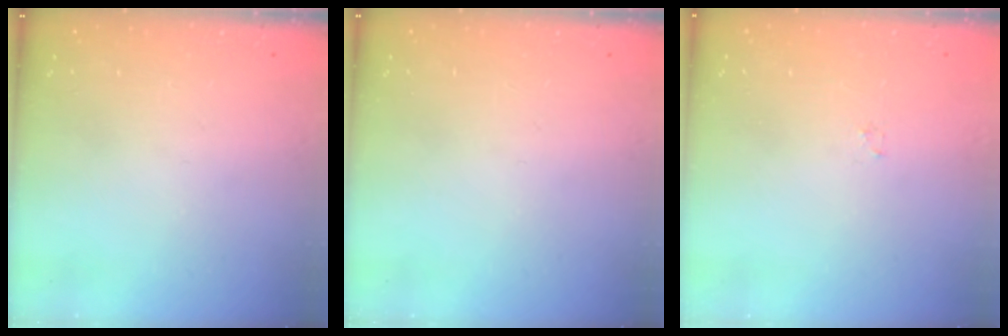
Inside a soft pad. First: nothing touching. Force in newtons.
{"total": 0.0}
{"total": 0.8, "press": 0.8, "slide": 0.2}